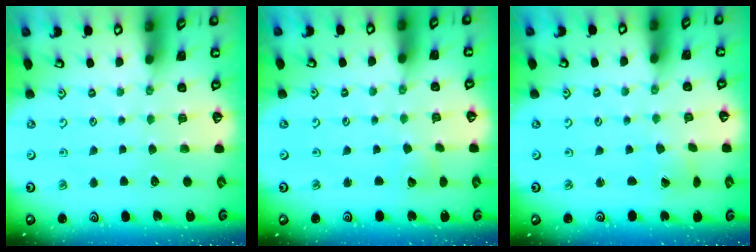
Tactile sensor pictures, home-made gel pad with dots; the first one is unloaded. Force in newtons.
{"total": 2.7, "press": 2.7, "slide": 0.3}
{"total": 0.0}